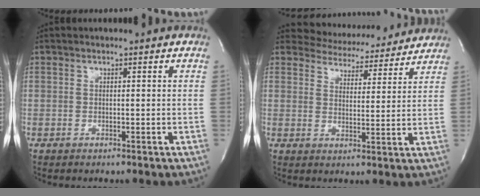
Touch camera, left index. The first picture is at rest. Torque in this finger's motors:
{"motor_torque": [0.47, -0.51, -0.17, -0.06]}